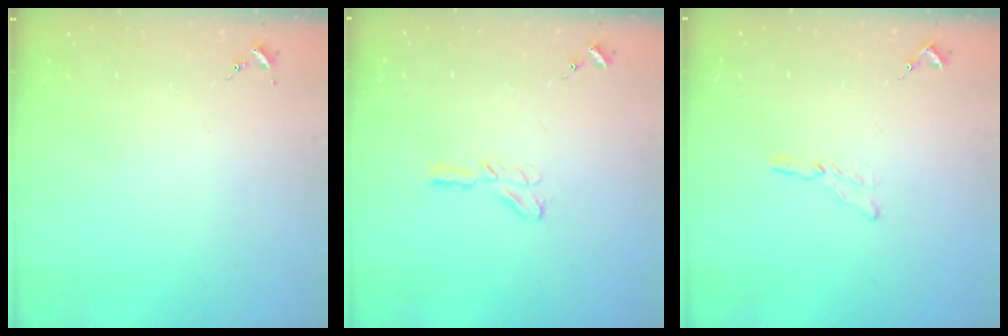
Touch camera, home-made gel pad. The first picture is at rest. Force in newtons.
{"total": 5.9, "press": 5.9, "slide": 0.5}
{"total": 5.2, "press": 5.2, "slide": 0.3}